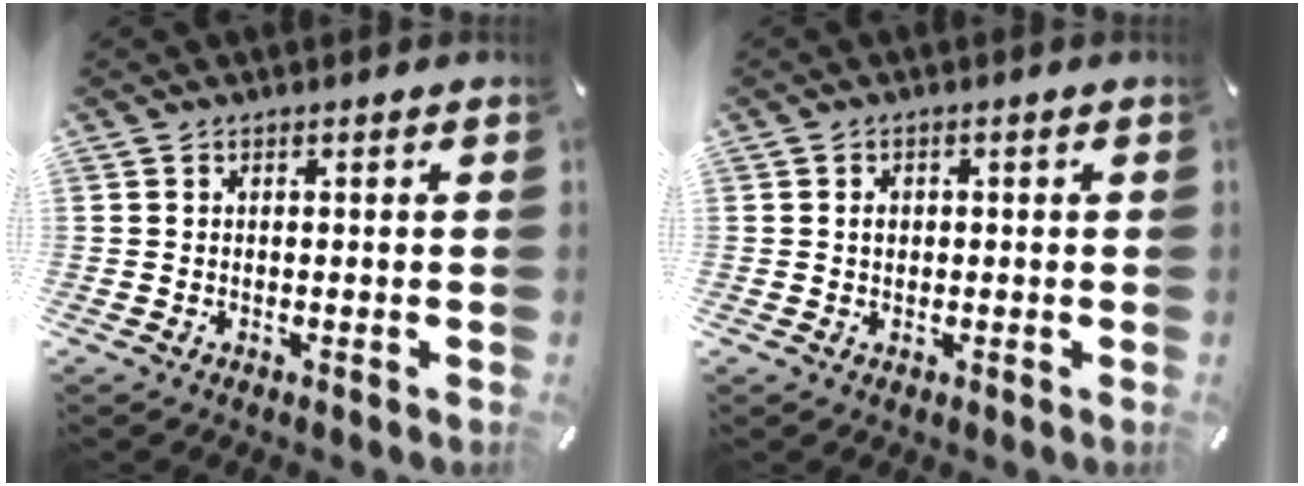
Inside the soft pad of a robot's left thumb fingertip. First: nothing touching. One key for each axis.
{"total": 1.9, "fx": 0.1, "fy": 1.6, "fz": 1.0, "tx": -0.013, "ty": 0.002, "tz": -0.002}